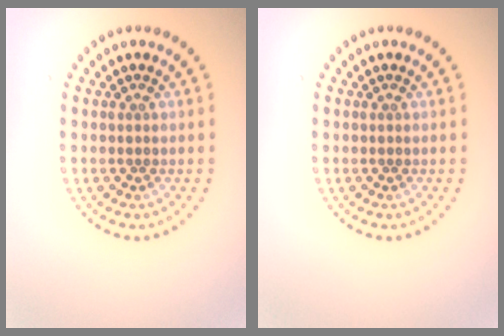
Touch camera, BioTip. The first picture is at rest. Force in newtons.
{"total": 0.0}